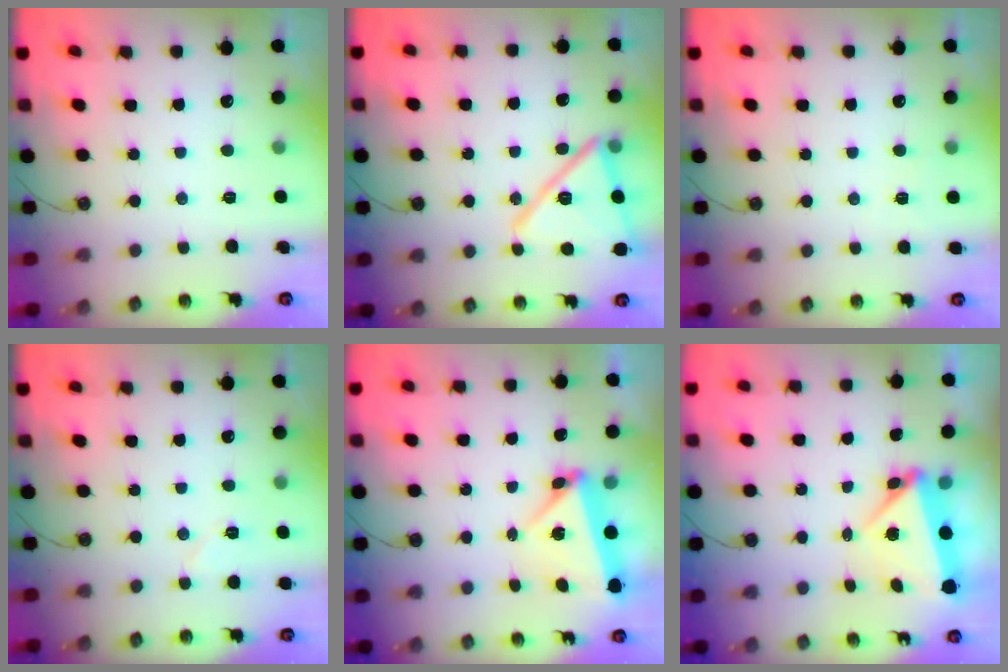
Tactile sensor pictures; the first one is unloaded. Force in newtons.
{"total": 17.6, "press": 17.6, "slide": 1.1}
{"total": 2.4, "press": 2.4, "slide": 0.4}
{"total": 5.4, "press": 4.5, "slide": 2.9}
{"total": 5.7, "press": 4.8, "slide": 3.1}
{"total": 6.0, "press": 5.6, "slide": 2.3}